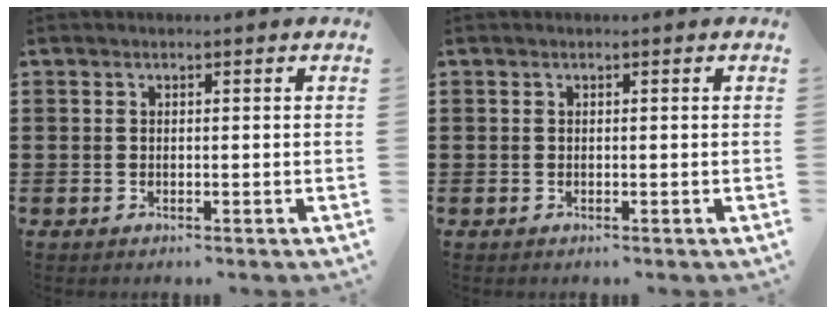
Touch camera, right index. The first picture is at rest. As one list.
[{"total": 0.0}]